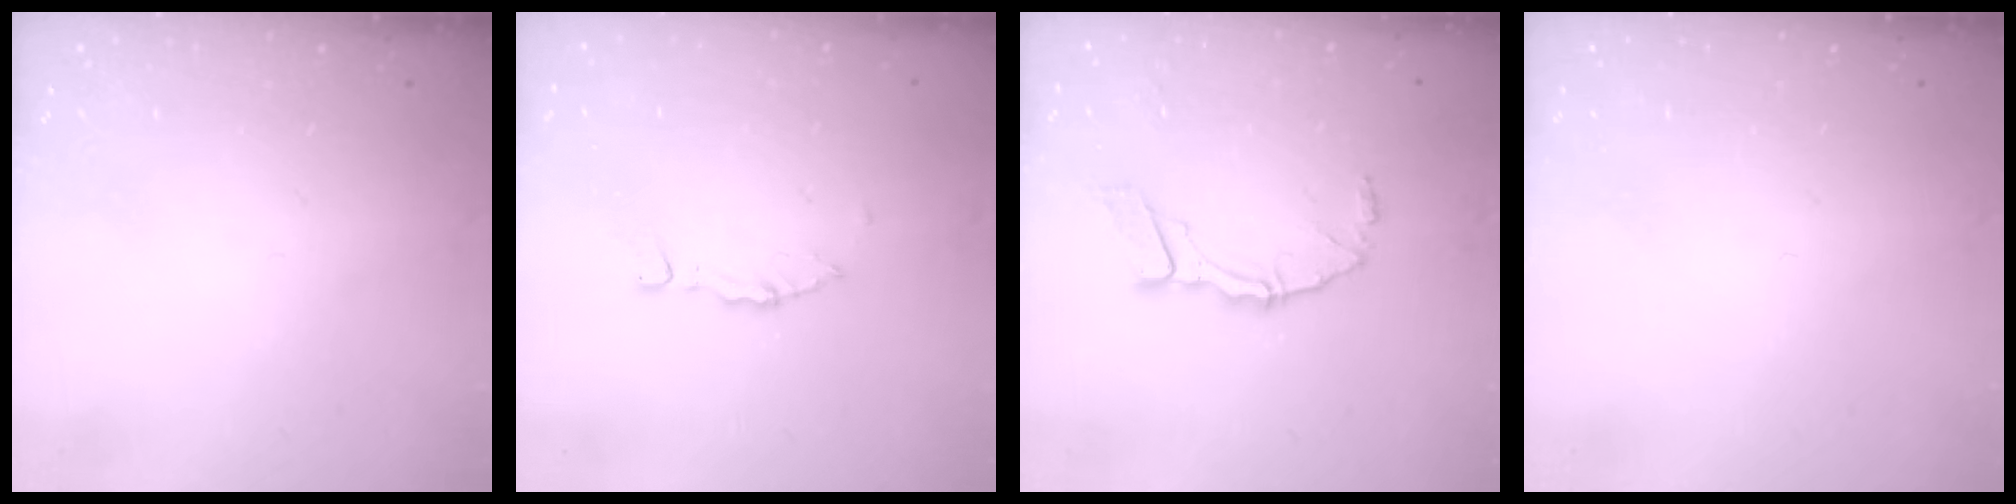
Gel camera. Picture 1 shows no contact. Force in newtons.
{"total": 2.8, "press": 2.8, "slide": 0.2}
{"total": 10.1, "press": 10.1, "slide": 1.1}
{"total": 0.0}